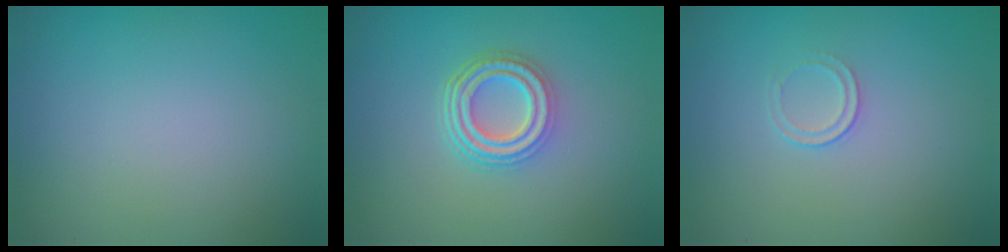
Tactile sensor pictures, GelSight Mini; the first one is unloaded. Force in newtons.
{"total": 4.8, "press": 3.5, "slide": 3.3}
{"total": 1.0, "press": 0.5, "slide": 0.9}